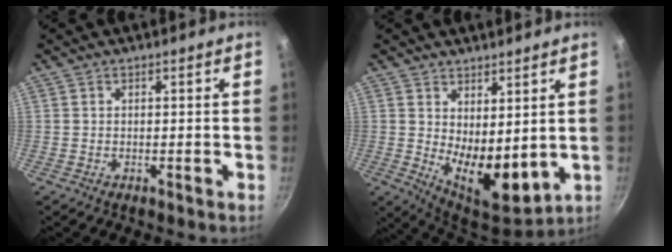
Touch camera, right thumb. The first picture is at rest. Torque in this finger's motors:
{"motor_torque": [-0.80, 1.39, 0.39, 0.15, 0.20]}